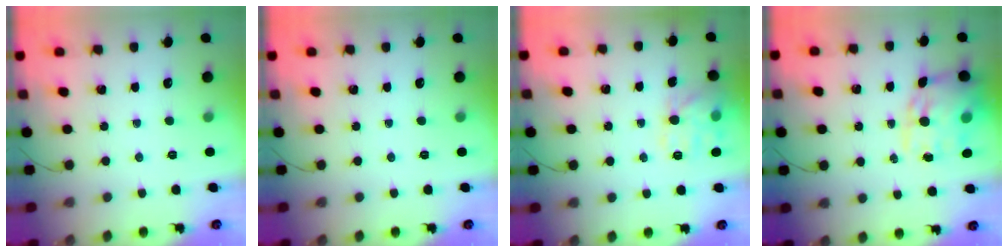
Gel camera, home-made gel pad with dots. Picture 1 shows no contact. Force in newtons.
{"total": 0.0}
{"total": 13.0, "press": 13.0, "slide": 0.1}
{"total": 16.6, "press": 16.1, "slide": 4.2}